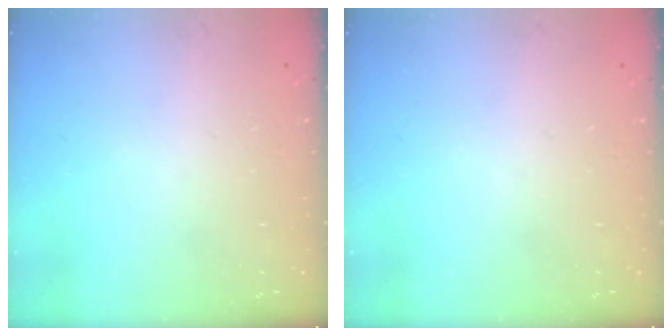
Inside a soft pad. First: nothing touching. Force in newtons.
{"total": 0.0}